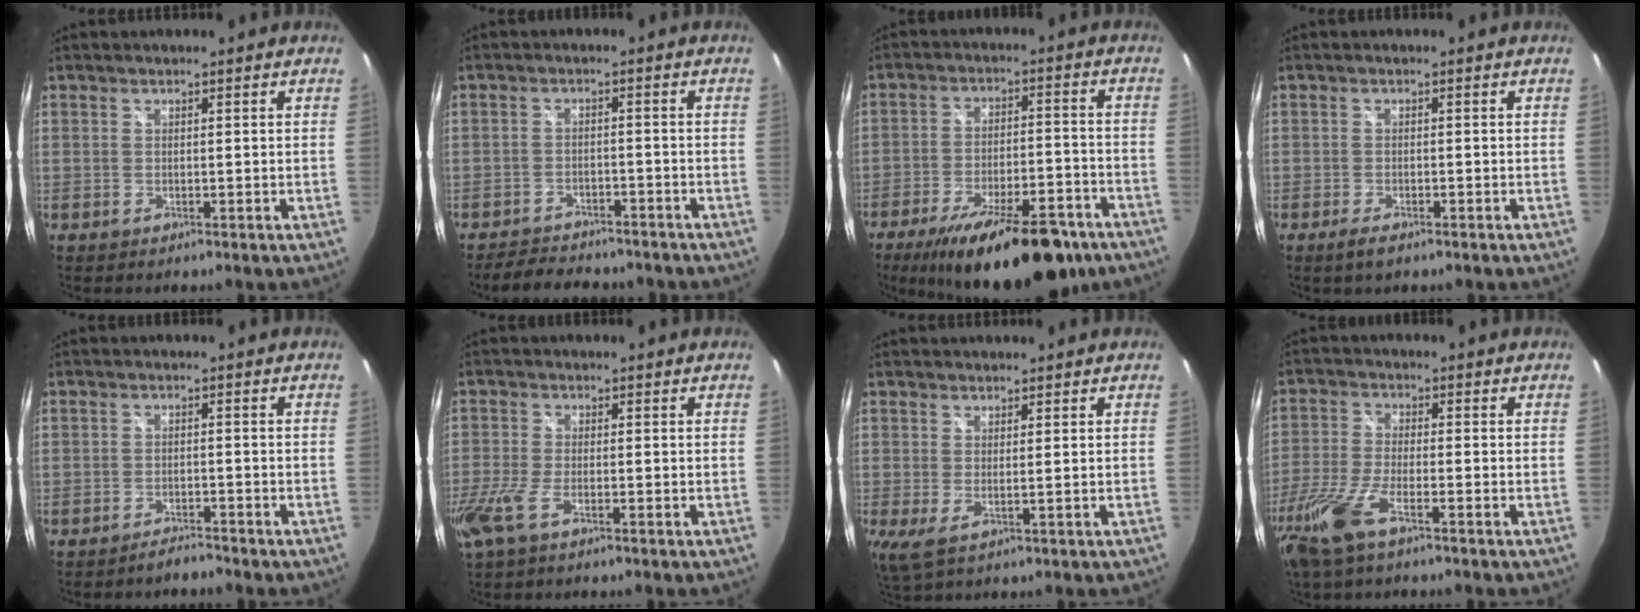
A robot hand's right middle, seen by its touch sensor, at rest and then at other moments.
{"total": 9.0, "force": [-7.8, 3.3, 3.1], "torque": [-0.076, -0.001, -0.111]}
{"total": 21.7, "force": [-15.5, 6.9, 13.5], "torque": [-0.221, -0.030, -0.218]}
{"total": 2.6, "force": [-1.8, 0.8, 1.8], "torque": [-0.039, -0.005, -0.032]}
{"total": 2.2, "force": [-2.2, 0.3, 0.4], "torque": [-0.015, 0.000, -0.036]}
{"total": 6.7, "force": [-3.5, 1.8, 5.4], "torque": [-0.132, -0.021, -0.069]}
{"total": 2.9, "force": [1.0, 0.1, 2.7], "torque": [-0.053, -0.007, 0.011]}
{"total": 10.3, "force": [-6.5, 1.8, 7.7], "torque": [-0.186, -0.028, -0.132]}